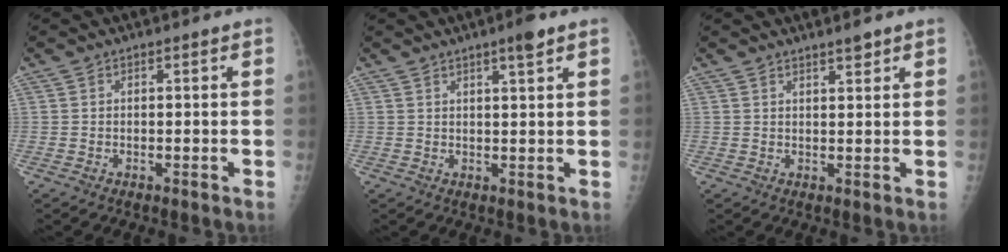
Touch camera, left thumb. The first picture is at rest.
{"total": 3.8, "force": [2.5, 0.3, 2.9], "torque": [-0.044, -0.011, 0.039]}
{"total": 2.4, "force": [1.9, 0.3, 1.4], "torque": [-0.019, -0.014, 0.031]}